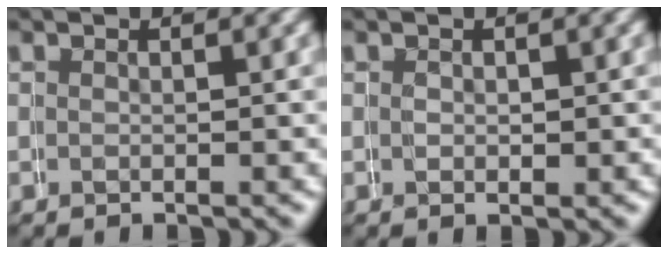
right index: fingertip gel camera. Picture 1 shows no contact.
{"total": 0.9, "force": [0.4, 0.7, -0.4], "torque": [-0.004, -0.007, 0.005]}